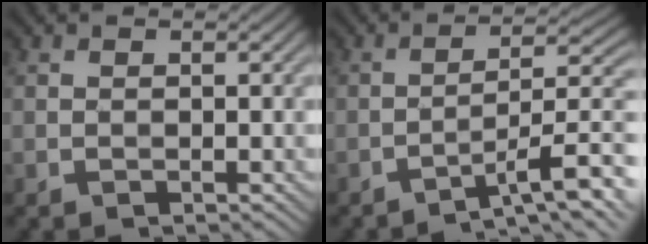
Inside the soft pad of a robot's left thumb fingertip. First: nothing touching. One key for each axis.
{"total": 9.4, "fx": -6.1, "fy": 1.6, "fz": 7.0, "tx": -0.105, "ty": 0.017, "tz": -0.095}